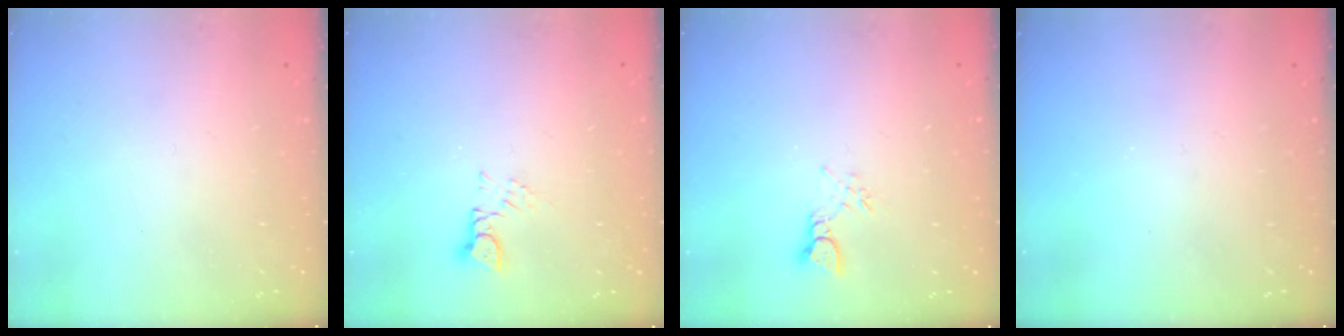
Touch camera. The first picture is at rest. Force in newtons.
{"total": 3.1, "press": 3.1, "slide": 0.3}
{"total": 3.3, "press": 3.3, "slide": 0.2}
{"total": 0.0}